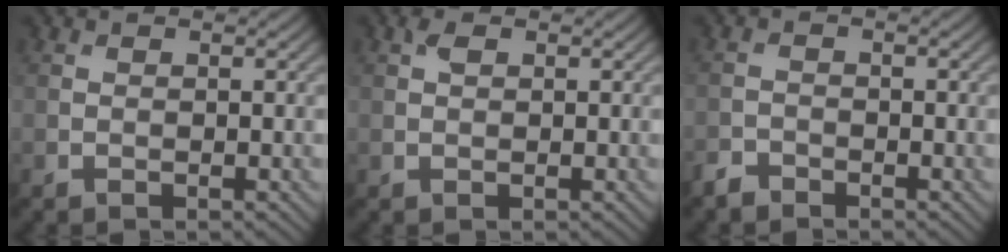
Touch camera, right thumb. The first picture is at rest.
{"total": 1.1, "force": [0.5, 0.6, 0.8], "torque": [-0.018, 0.002, 0.009]}
{"total": 1.8, "force": [-1.6, 0.7, 0.3], "torque": [-0.006, 0.000, -0.039]}